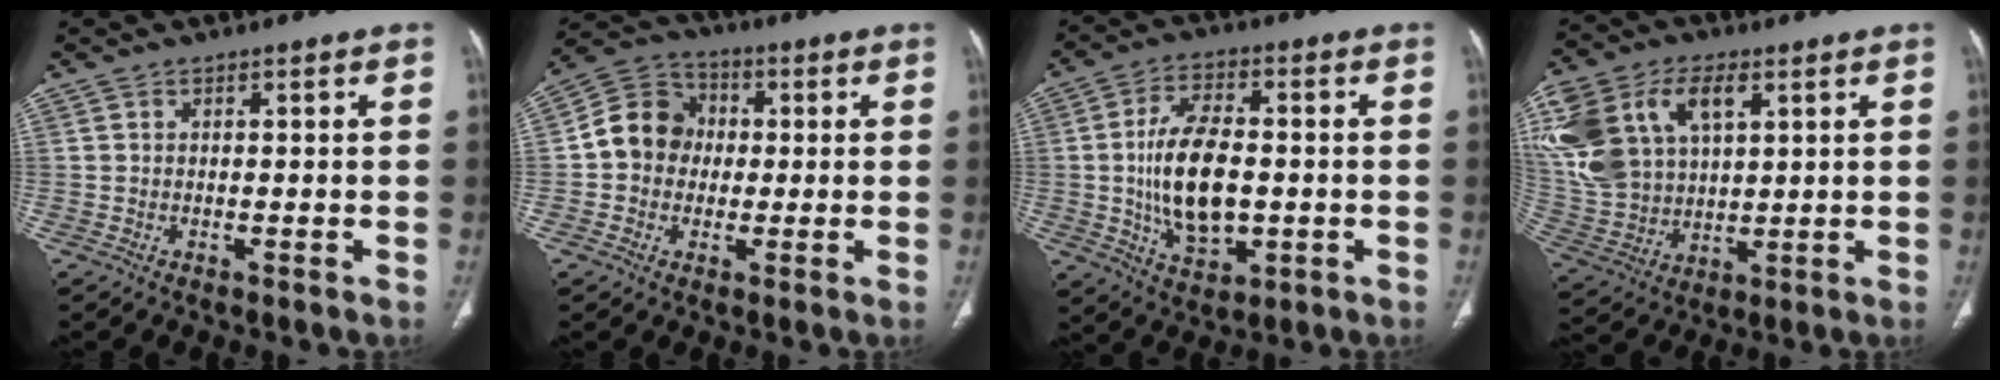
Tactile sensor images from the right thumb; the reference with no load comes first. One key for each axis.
{"total": 9.9, "fx": 0.1, "fy": 8.9, "fz": 4.5, "tx": -0.057, "ty": 0.027, "tz": -0.012}
{"total": 14.0, "fx": -0.9, "fy": 7.6, "fz": 11.7, "tx": -0.202, "ty": 0.002, "tz": -0.009}
{"total": 23.1, "fx": 8.4, "fy": 14.6, "fz": 15.7, "tx": -0.353, "ty": 0.013, "tz": 0.169}